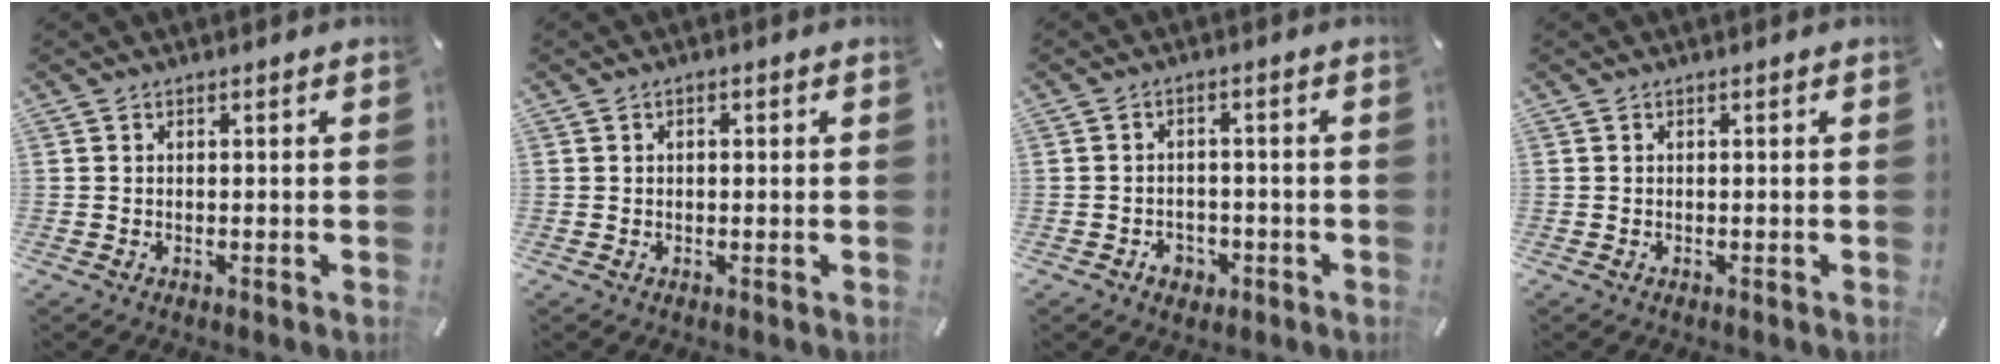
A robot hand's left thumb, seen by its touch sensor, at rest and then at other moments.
{"total": 1.0, "force": [0.2, 0.7, 0.6], "torque": [-0.013, 0.006, 0.001]}
{"total": 3.8, "force": [-1.7, 3.2, 1.3], "torque": [-0.028, 0.004, -0.033]}
{"total": 0.0}